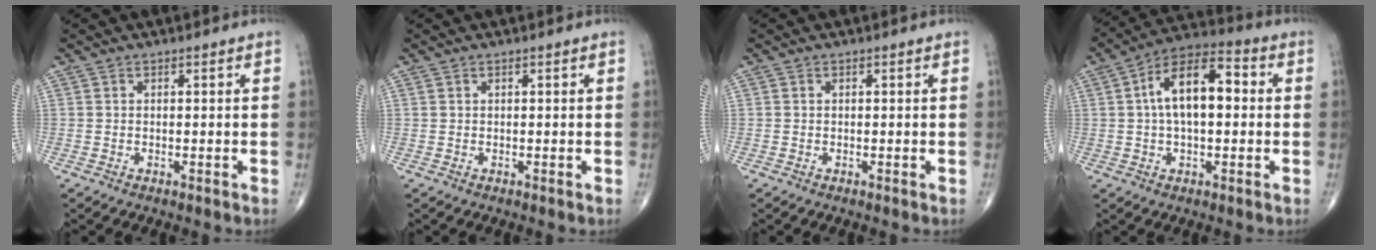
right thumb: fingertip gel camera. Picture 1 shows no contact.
{"total": 0.0}
{"total": 0.0}
{"total": 13.3, "force": [1.5, 6.8, 11.4], "torque": [-0.187, 0.031, 0.015]}